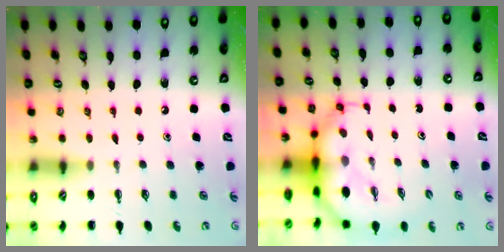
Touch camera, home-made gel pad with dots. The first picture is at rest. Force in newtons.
{"total": 8.0, "press": 7.7, "slide": 2.1}